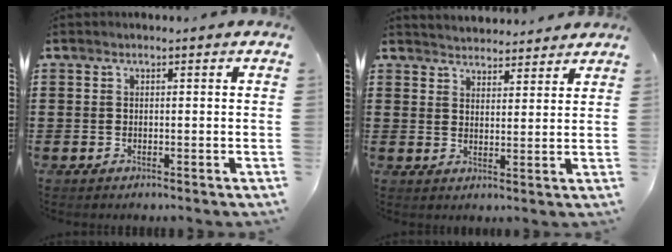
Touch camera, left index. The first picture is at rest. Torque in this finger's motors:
{"motor_torque": [0.81, 0.75, 0.24, 0.05]}